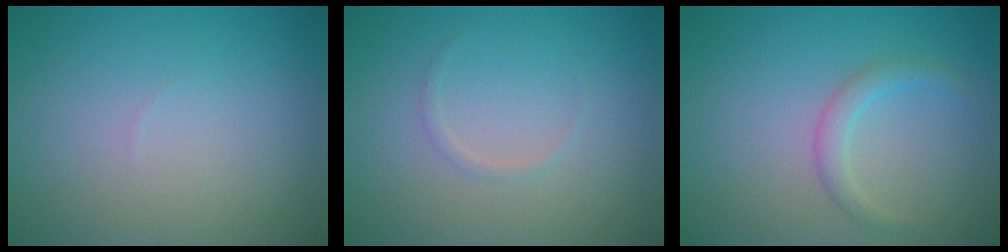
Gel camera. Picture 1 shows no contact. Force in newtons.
{"total": 0.6, "press": 0.6, "slide": 0.0}
{"total": 1.7, "press": 1.7, "slide": 0.1}